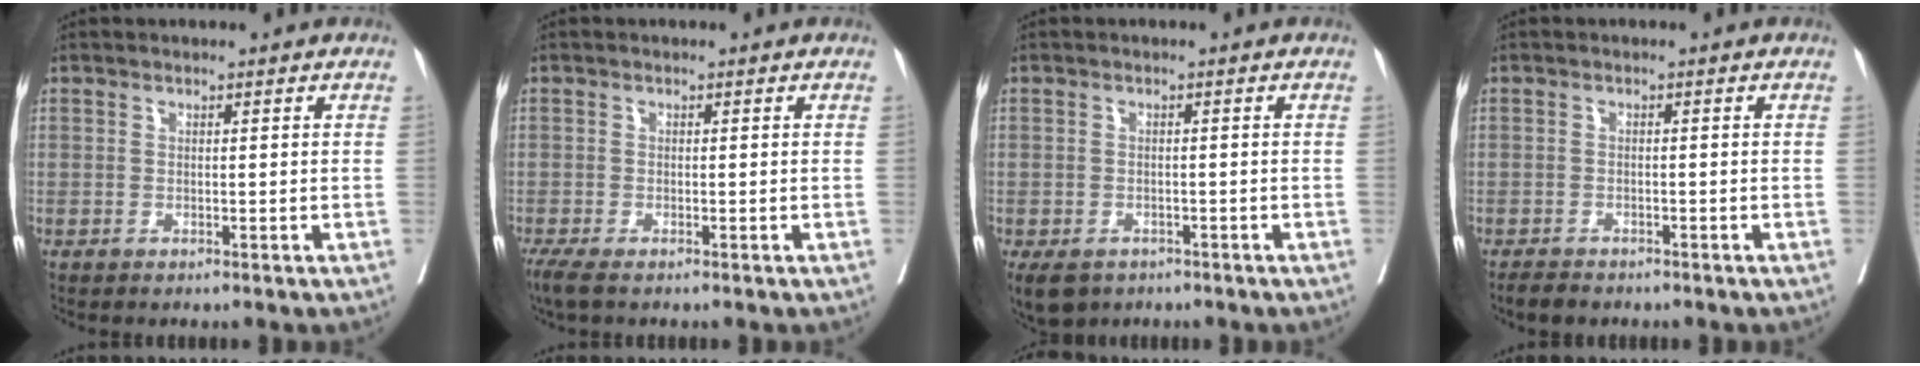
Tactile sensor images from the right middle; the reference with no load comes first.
{"total": 3.0, "force": [-2.3, 0.5, 1.9], "torque": [-0.039, -0.013, -0.042]}
{"total": 6.1, "force": [-4.1, 3.8, 2.3], "torque": [-0.040, -0.005, -0.060]}
{"total": 2.6, "force": [-2.3, 1.0, 0.8], "torque": [-0.018, -0.004, -0.035]}